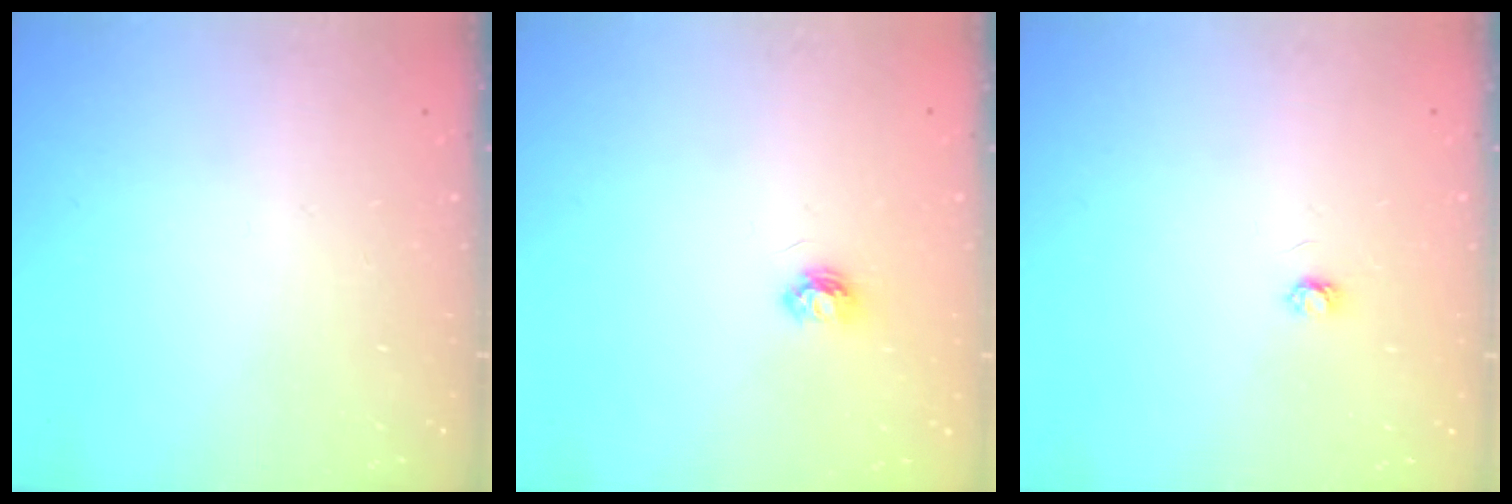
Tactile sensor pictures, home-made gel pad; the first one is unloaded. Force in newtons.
{"total": 3.9, "press": 3.8, "slide": 0.5}
{"total": 2.9, "press": 2.9, "slide": 0.3}